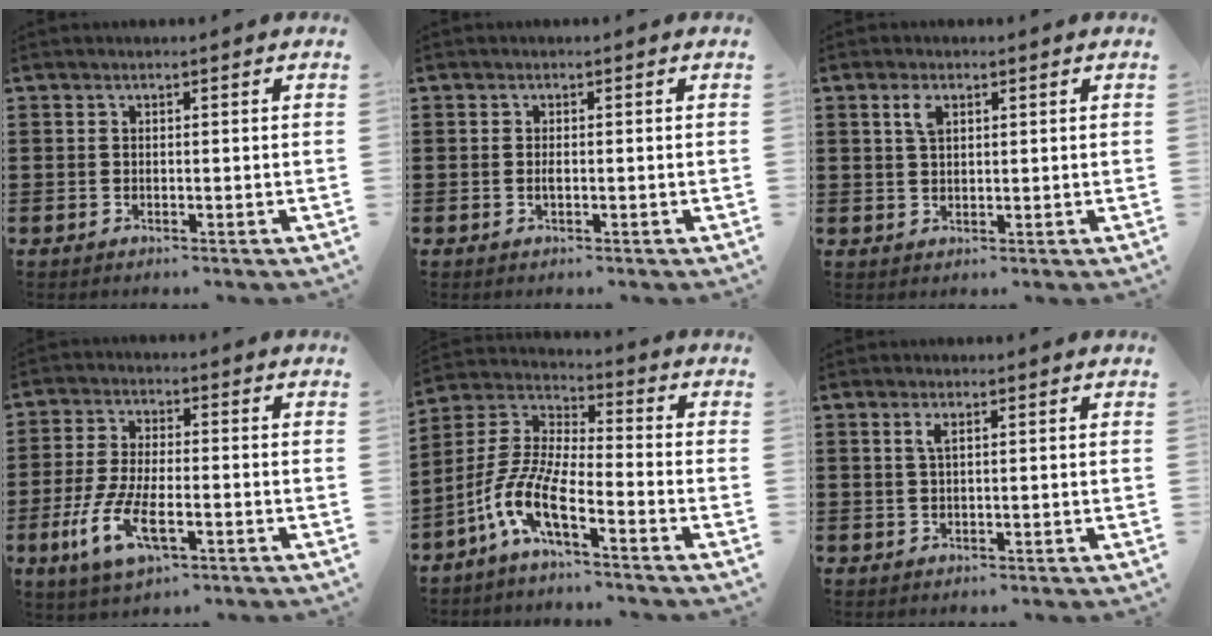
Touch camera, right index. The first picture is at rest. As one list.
[{"total": 0.9, "force": [-0.1, 0.2, 0.9], "torque": [-0.018, -0.004, -0.001]}, {"total": 2.5, "force": [1.1, 1.2, 1.9], "torque": [-0.043, 0.005, 0.019]}, {"total": 8.7, "force": [-3.2, 3.4, 7.4], "torque": [-0.169, -0.014, -0.059]}, {"total": 9.3, "force": [-5.9, 1.9, 7.0], "torque": [-0.188, -0.024, -0.125]}, {"total": 1.5, "force": [0.5, 0.3, 1.4], "torque": [-0.029, 0.003, 0.008]}]